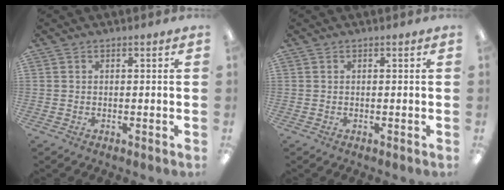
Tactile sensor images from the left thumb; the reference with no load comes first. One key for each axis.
{"total": 0.0}